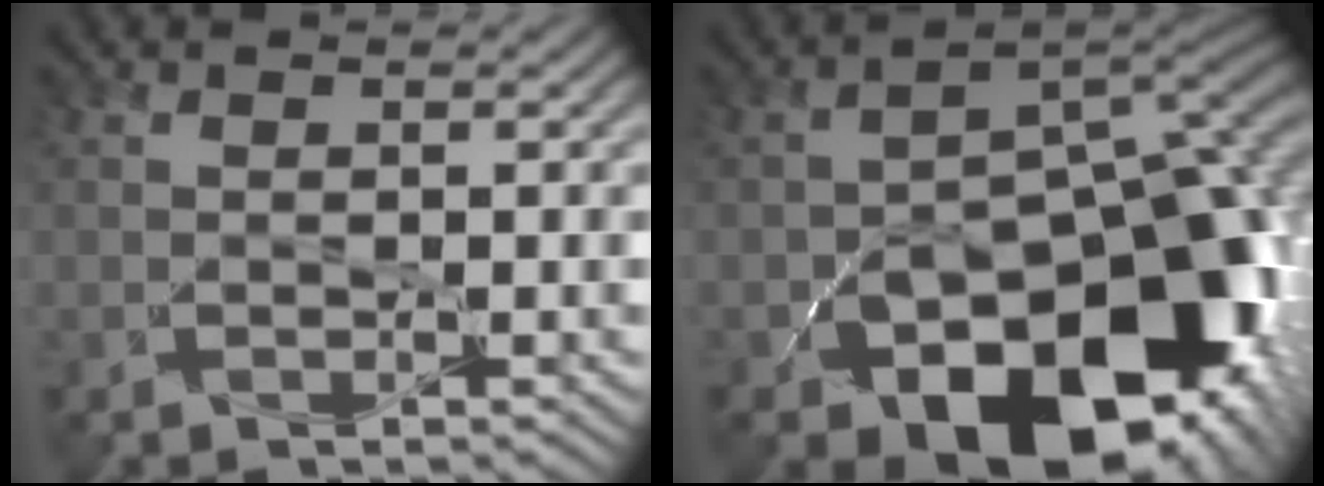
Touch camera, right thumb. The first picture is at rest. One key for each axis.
{"total": 20.5, "fx": -10.2, "fy": 12.8, "fz": 12.3, "tx": -0.154, "ty": -0.049, "tz": -0.133}